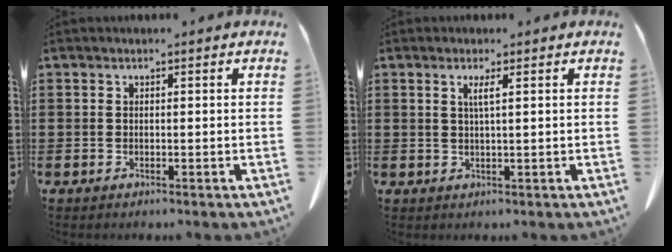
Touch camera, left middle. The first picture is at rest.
{"total": 2.0, "force": [0.7, -0.1, 1.9], "torque": [-0.039, -0.003, 0.013]}